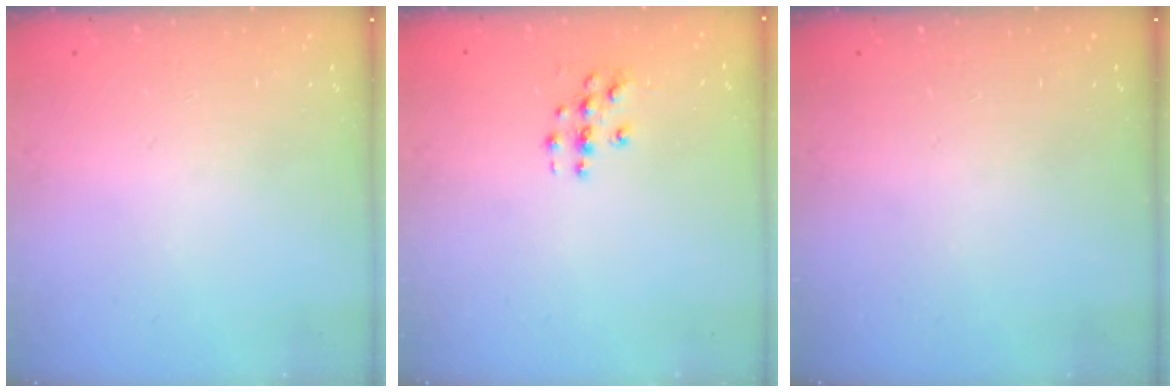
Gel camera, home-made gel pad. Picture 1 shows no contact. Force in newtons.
{"total": 3.4, "press": 3.4, "slide": 0.2}
{"total": 0.0}